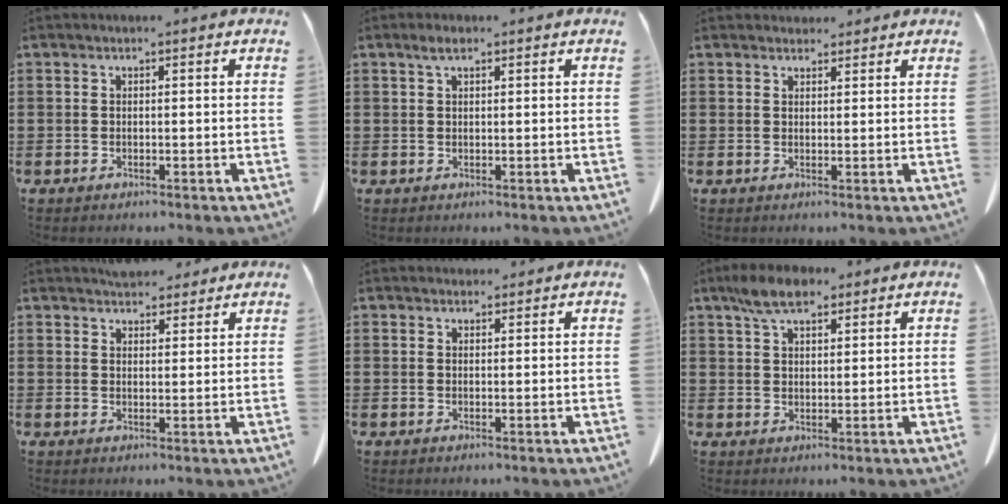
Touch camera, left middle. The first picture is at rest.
{"total": 1.7, "force": [0.9, 0.6, 1.3], "torque": [-0.029, 0.002, 0.016]}
{"total": 2.0, "force": [1.9, 0.7, 0.1], "torque": [0.000, -0.004, 0.037]}
{"total": 3.7, "force": [3.5, 0.9, 0.5], "torque": [-0.019, -0.008, 0.068]}
{"total": 1.7, "force": [1.6, 0.6, 0.1], "torque": [-0.007, 0.001, 0.032]}
{"total": 6.2, "force": [4.5, 2.3, 3.6], "torque": [-0.083, 0.001, 0.084]}